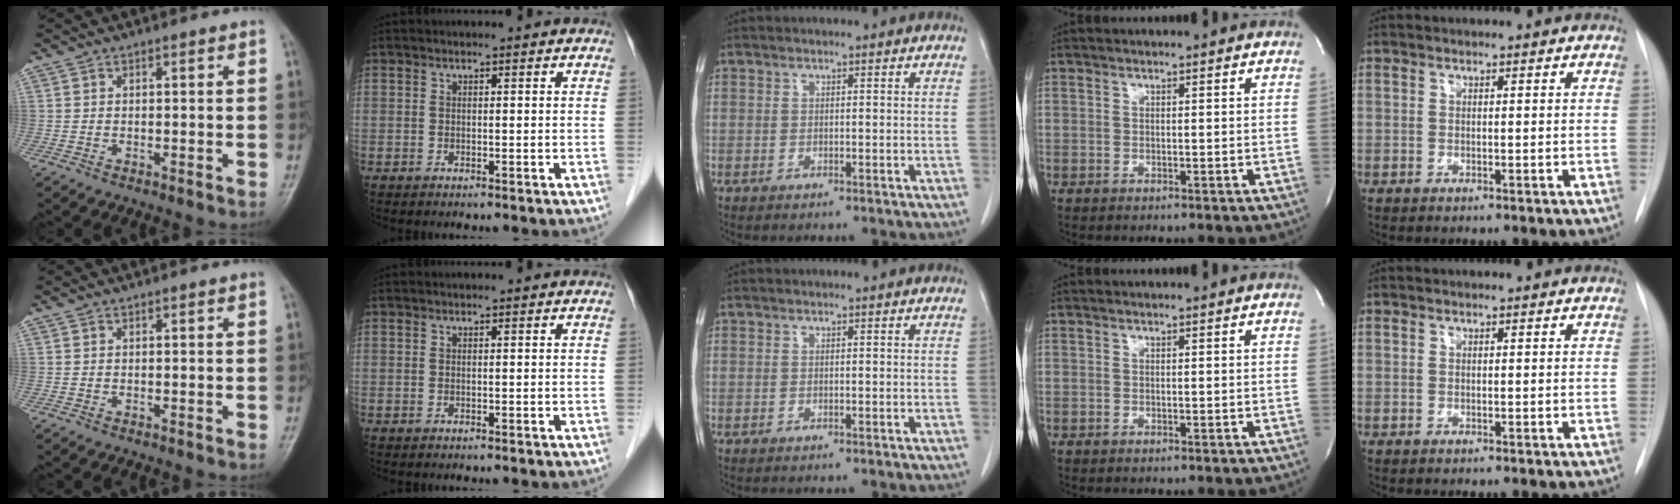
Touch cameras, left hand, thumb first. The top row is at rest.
{}